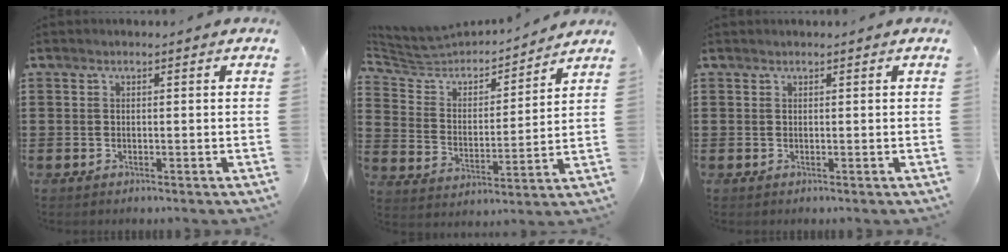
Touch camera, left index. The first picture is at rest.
{"total": 4.9, "force": [4.5, 1.7, 0.7], "torque": [-0.046, -0.036, 0.070]}
{"total": 0.0}